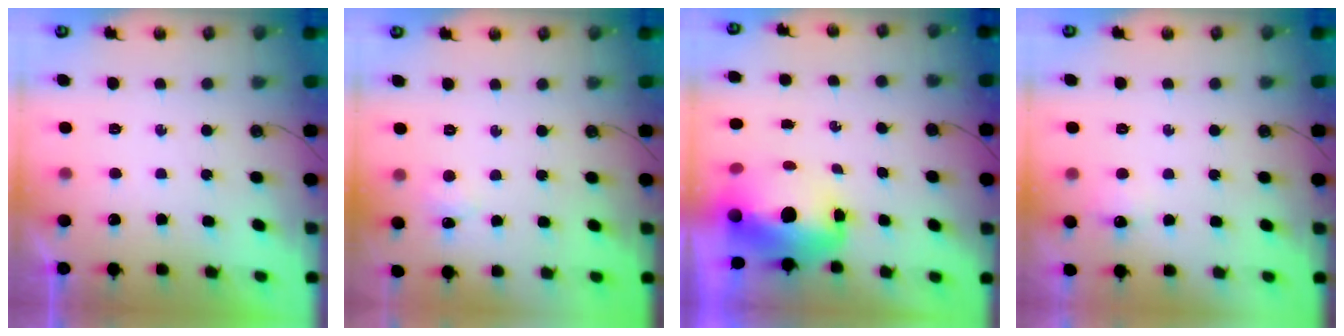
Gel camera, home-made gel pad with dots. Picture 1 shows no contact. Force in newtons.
{"total": 4.4, "press": 4.4, "slide": 0.6}
{"total": 11.4, "press": 11.3, "slide": 1.1}
{"total": 5.0, "press": 4.9, "slide": 0.9}